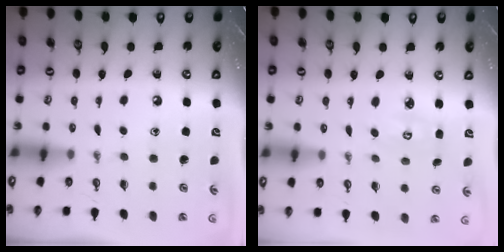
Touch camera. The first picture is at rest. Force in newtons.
{"total": 4.1, "press": 4.1, "slide": 0.3}